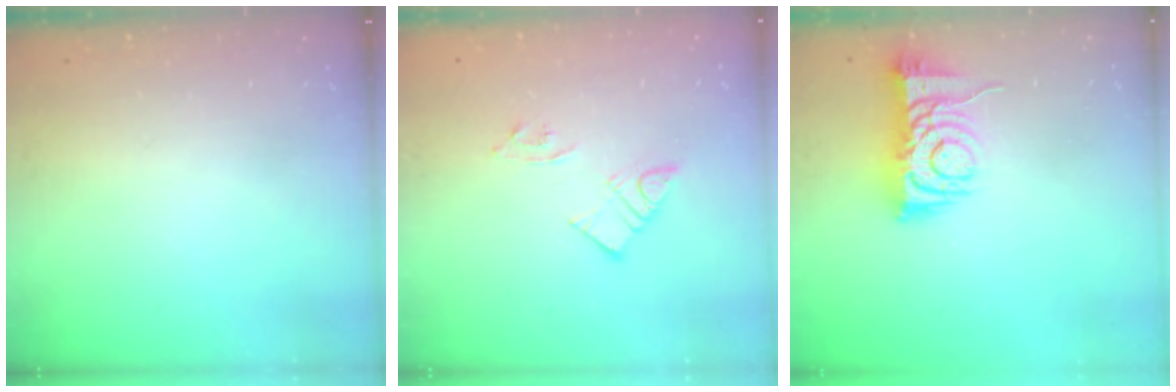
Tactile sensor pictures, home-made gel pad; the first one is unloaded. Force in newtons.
{"total": 7.1, "press": 7.1, "slide": 0.6}
{"total": 8.3, "press": 8.2, "slide": 1.3}